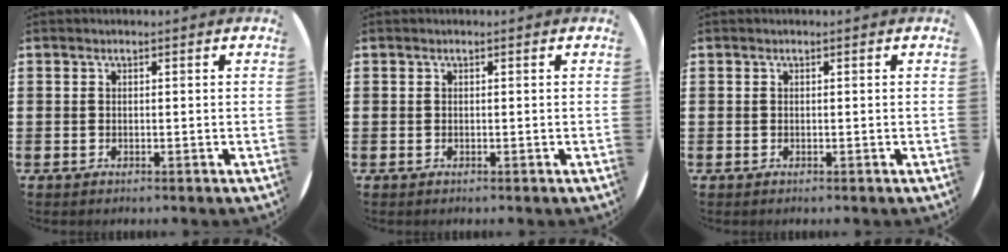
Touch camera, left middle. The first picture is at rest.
{"total": 0.0}
{"total": 0.0}